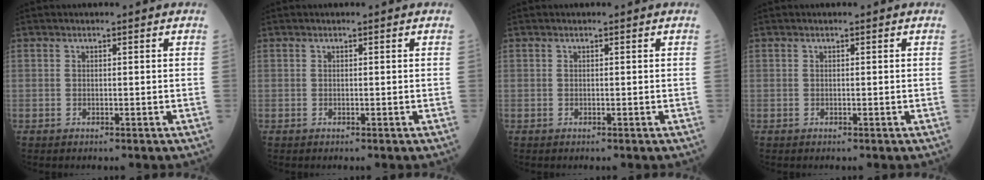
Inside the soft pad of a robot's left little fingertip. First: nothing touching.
{"total": 0.0}
{"total": 0.0}
{"total": 0.0}